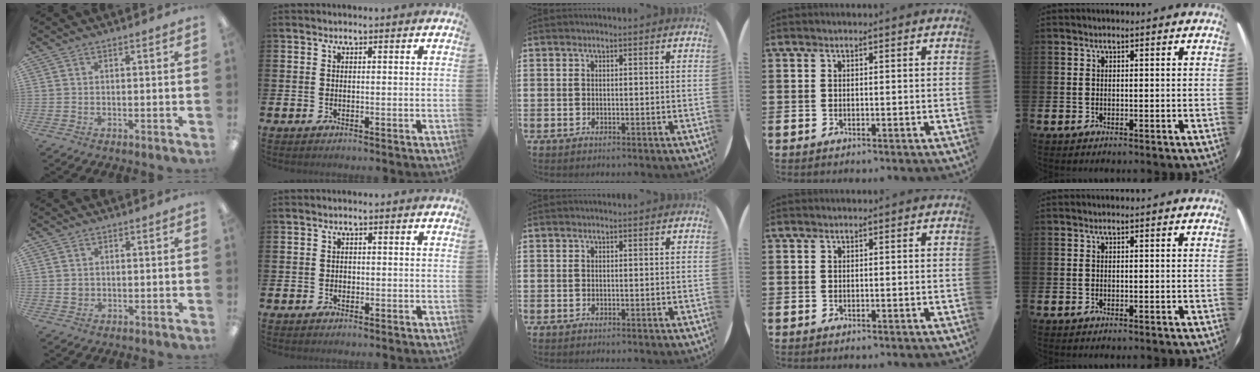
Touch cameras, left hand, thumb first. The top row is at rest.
{"thumb": {"total": 1.8, "force": [0.3, 1.7, 0.7], "torque": [-0.006, 0.002, 0.001]}, "index": {"total": 0.7, "force": [-0.1, 0.7, 0.2], "torque": [-0.003, 0.005, -0.004]}}